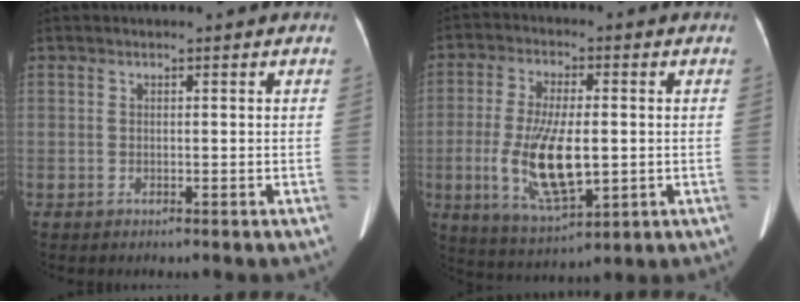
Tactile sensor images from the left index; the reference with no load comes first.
{"total": 12.0, "force": [-1.6, 4.1, 11.2], "torque": [-0.228, -0.015, -0.020]}